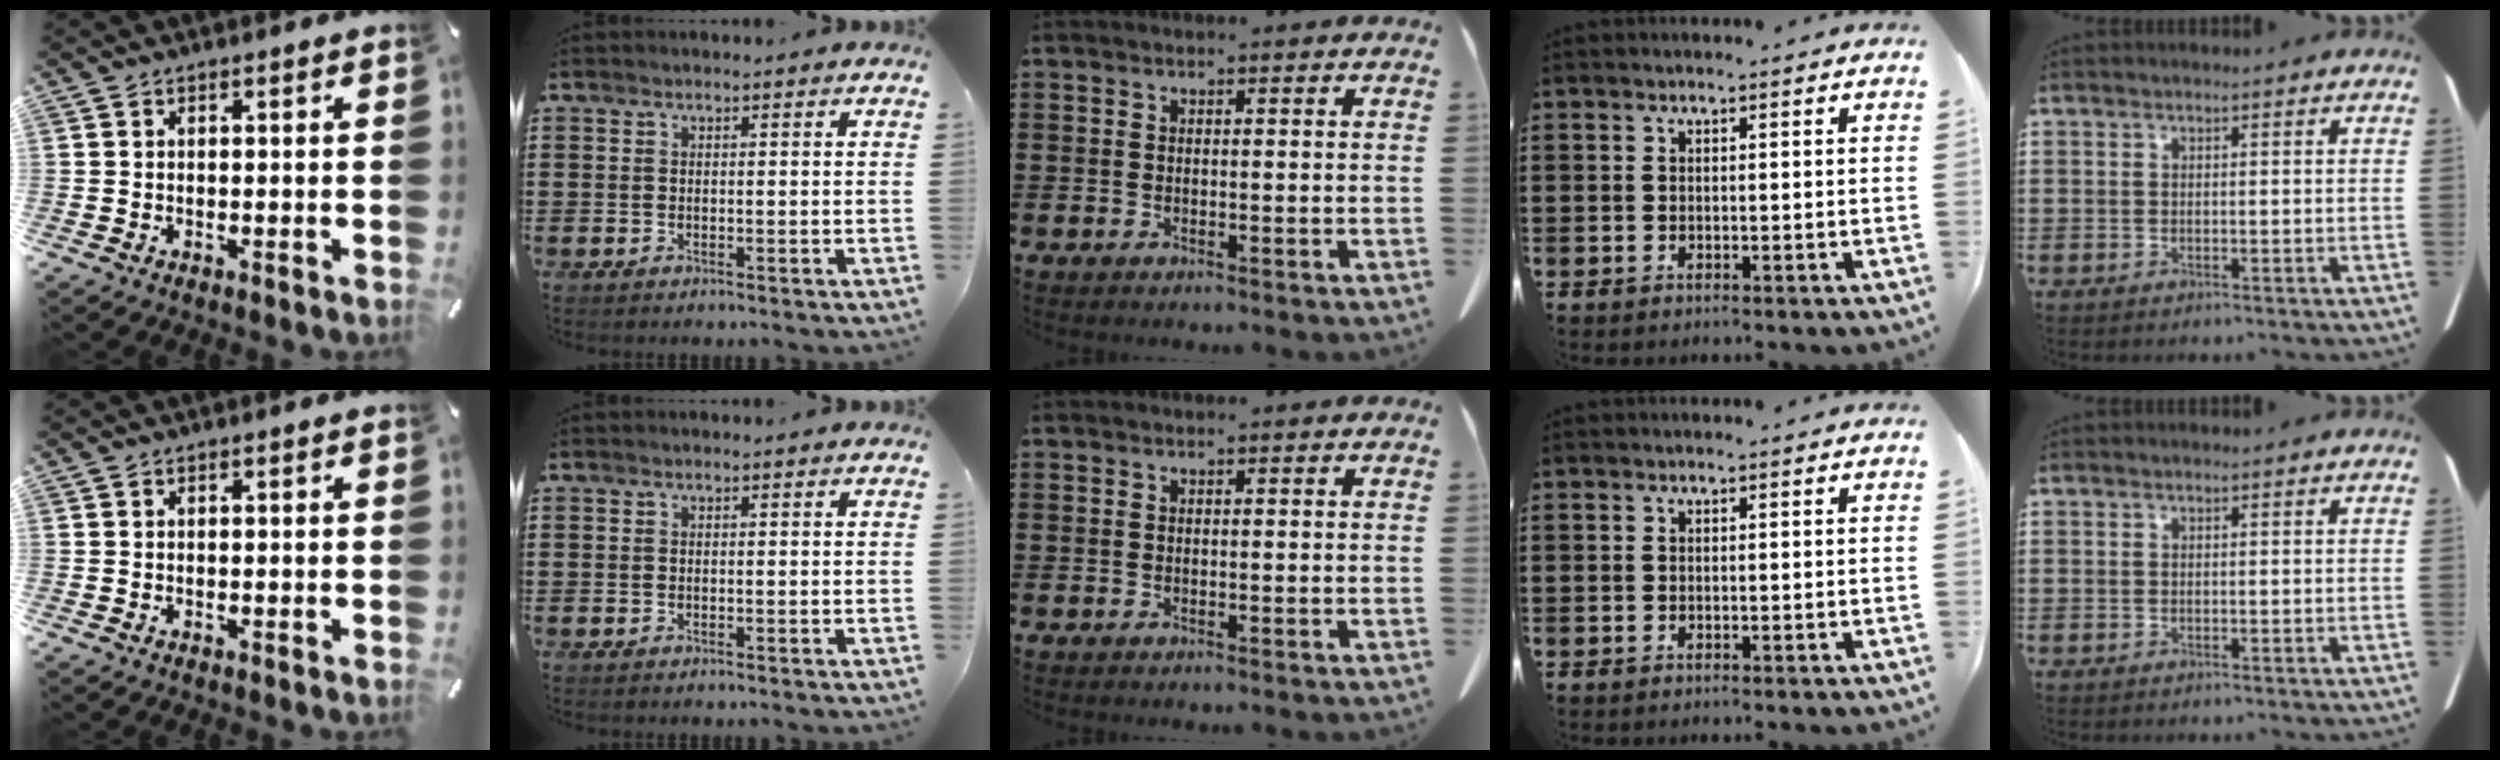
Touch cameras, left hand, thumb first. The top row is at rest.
{}